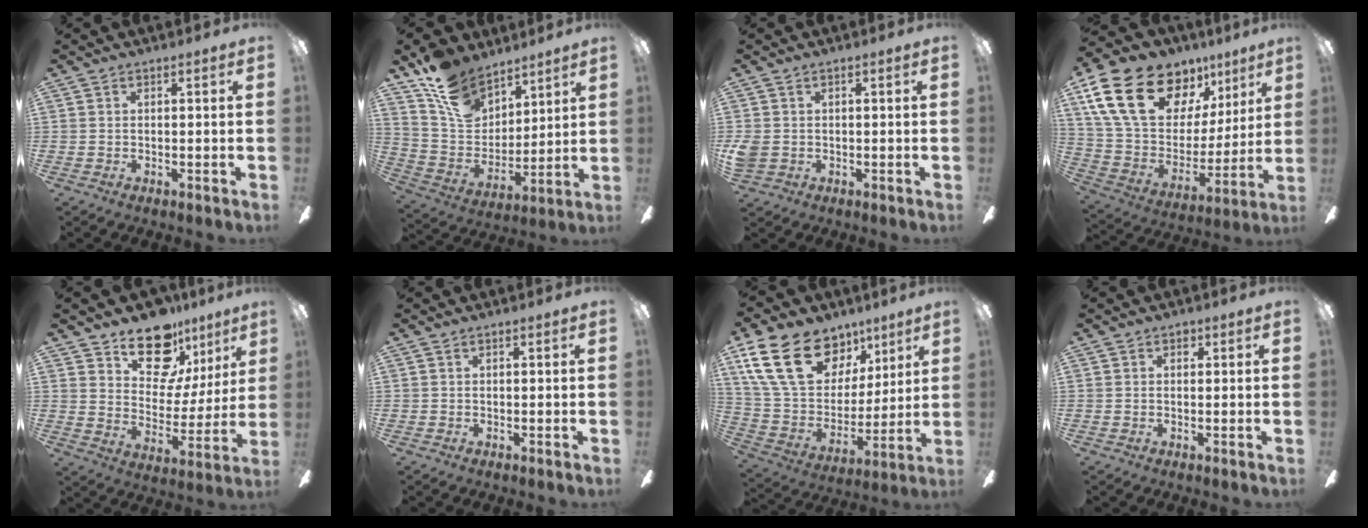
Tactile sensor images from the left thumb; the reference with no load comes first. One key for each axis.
{"total": 14.8, "fx": 10.8, "fy": 8.7, "fz": 5.3, "tx": -0.111, "ty": -0.062, "tz": 0.211}
{"total": 3.5, "fx": -0.2, "fy": 3.0, "fz": 1.8, "tx": -0.037, "ty": 0.006, "tz": -0.002}
{"total": 23.7, "fx": 13.8, "fy": 14.1, "fz": 13.1, "tx": -0.244, "ty": -0.063, "tz": 0.260}
{"total": 17.1, "fx": 12.2, "fy": 9.4, "fz": 7.5, "tx": -0.114, "ty": -0.080, "tz": 0.221}
{"total": 0.0}
{"total": 24.6, "fx": 13.0, "fy": 15.7, "fz": 13.7, "tx": -0.259, "ty": -0.054, "tz": 0.240}
{"total": 1.3, "fx": 0.6, "fy": 1.0, "fz": 0.6, "tx": -0.004, "ty": 0.002, "tz": 0.008}